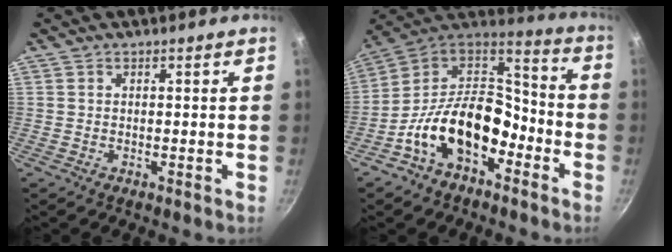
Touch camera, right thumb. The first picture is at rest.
{"total": 19.1, "force": [-7.4, 12.0, 12.9], "torque": [-0.187, 0.075, -0.146]}